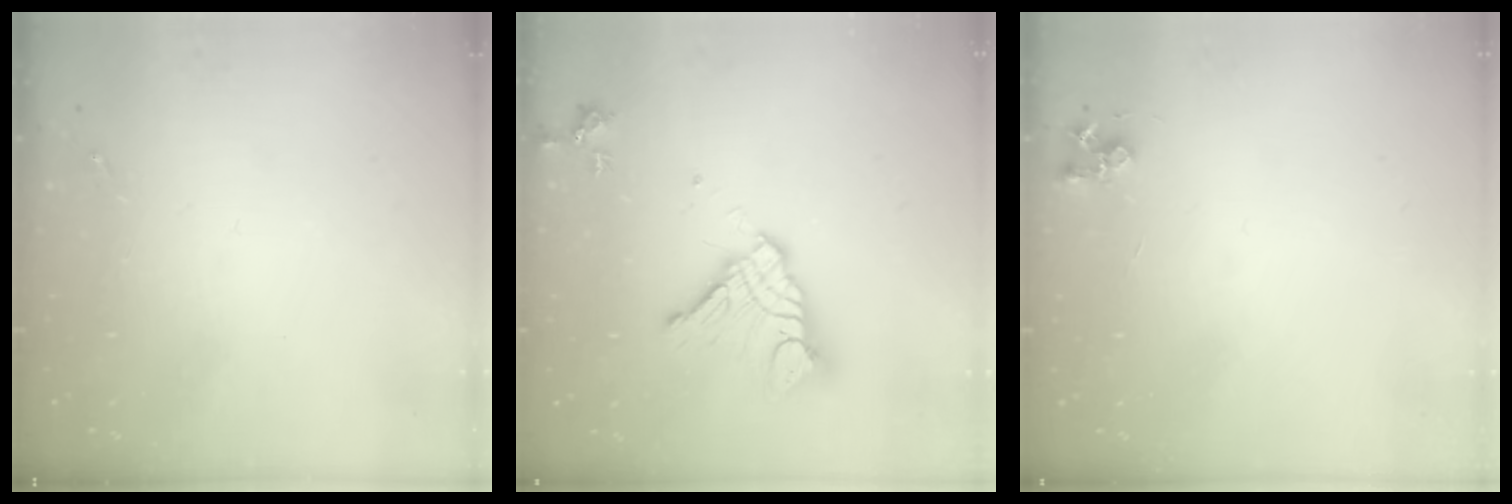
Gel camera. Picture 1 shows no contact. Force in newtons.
{"total": 15.8, "press": 15.7, "slide": 1.7}
{"total": 4.6, "press": 4.5, "slide": 0.7}